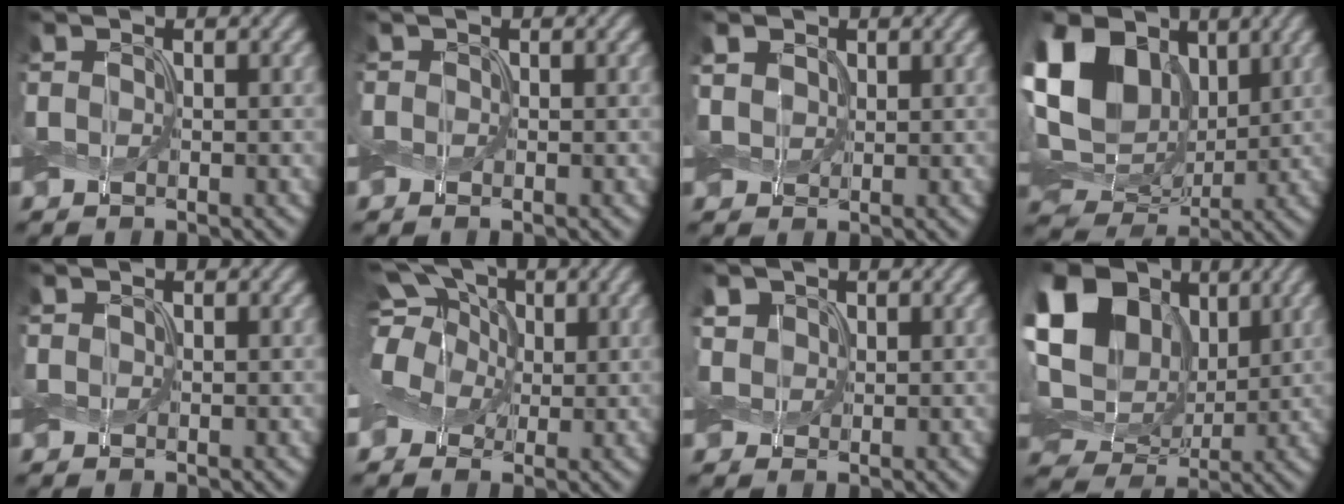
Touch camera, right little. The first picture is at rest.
{"total": 0.0}
{"total": 2.3, "force": [0.9, 1.8, 1.1], "torque": [-0.036, -0.002, 0.013]}
{"total": 16.7, "force": [5.0, 11.9, 10.6], "torque": [-0.232, 0.040, 0.076]}
{"total": 0.0}
{"total": 6.9, "force": [3.1, 5.0, 3.7], "torque": [-0.097, 0.035, 0.025]}
{"total": 1.7, "force": [0.9, 1.4, 0.6], "torque": [-0.022, -0.004, 0.020]}
{"total": 17.2, "force": [5.4, 12.7, 10.2], "torque": [-0.246, 0.049, 0.089]}